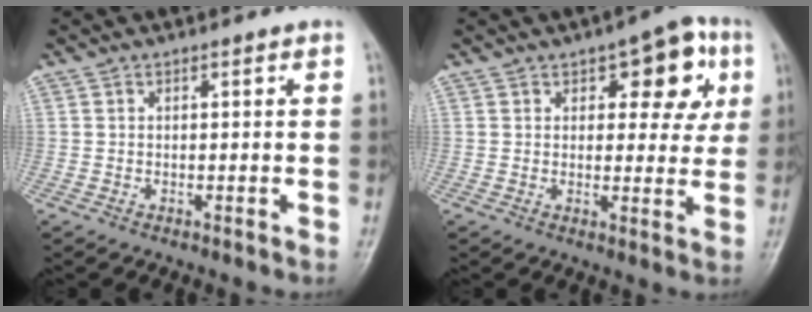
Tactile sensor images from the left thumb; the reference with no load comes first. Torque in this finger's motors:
{"motor_torque": [0.07, 0.18, 0.38, 0.24, 0.11]}